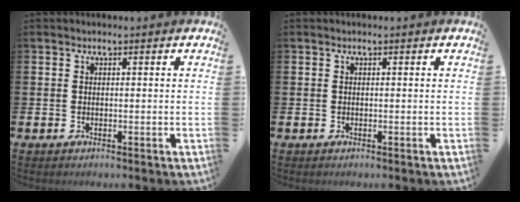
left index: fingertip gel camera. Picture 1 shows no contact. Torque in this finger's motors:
{"motor_torque": [-0.10, 0.07, 0.00, 0.00]}